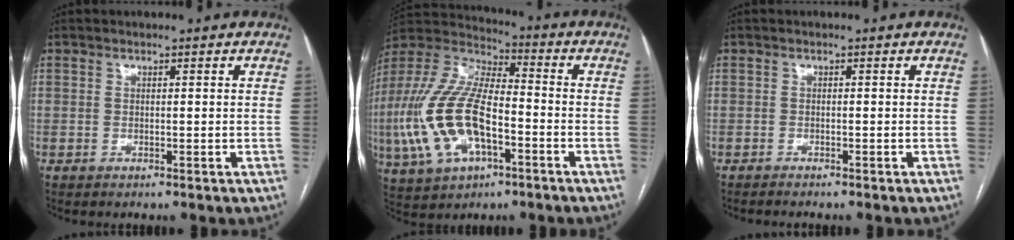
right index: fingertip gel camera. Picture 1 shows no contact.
{"total": 18.3, "force": [-4.9, 7.9, 15.7], "torque": [-0.353, 0.005, -0.087]}
{"total": 1.9, "force": [-1.8, -0.1, 0.7], "torque": [-0.009, -0.001, -0.024]}